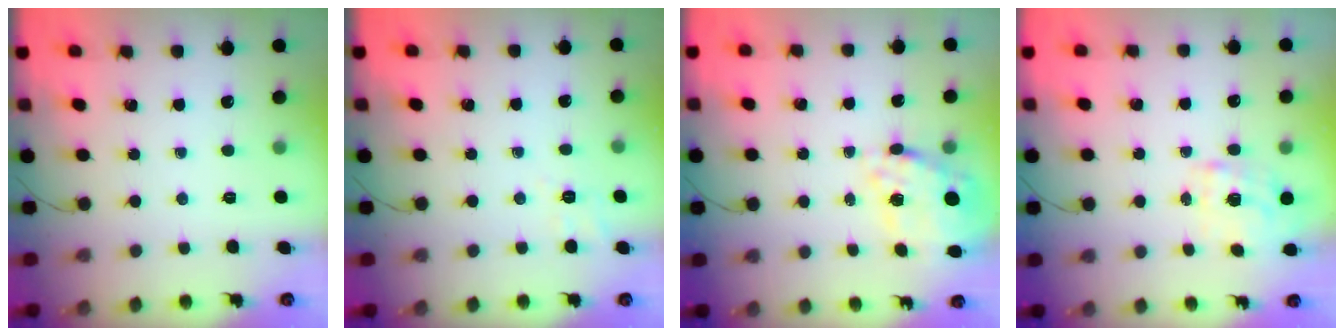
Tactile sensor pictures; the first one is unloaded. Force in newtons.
{"total": 3.8, "press": 3.2, "slide": 2.2}
{"total": 17.7, "press": 17.3, "slide": 3.8}
{"total": 10.3, "press": 10.3, "slide": 0.3}